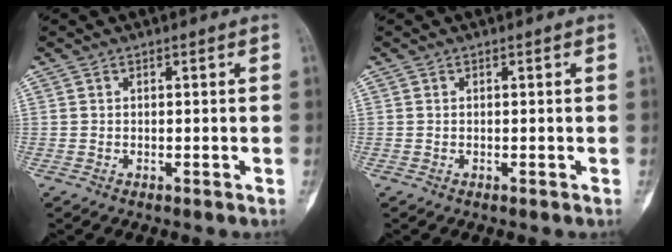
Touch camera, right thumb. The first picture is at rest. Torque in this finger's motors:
{"motor_torque": [0.12, 0.12, 0.15, 0.03, 0.03]}